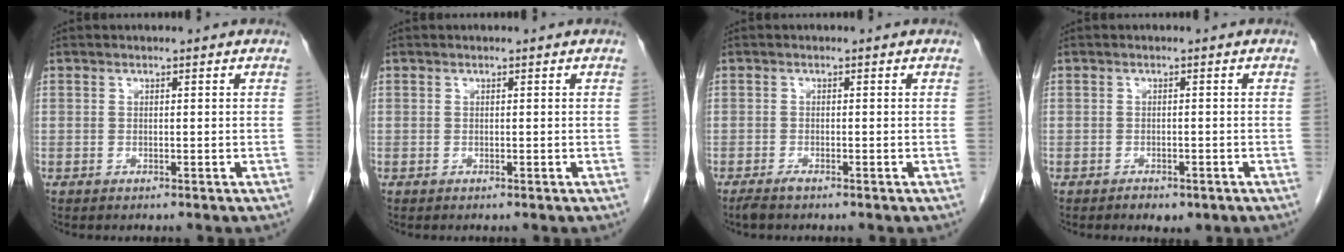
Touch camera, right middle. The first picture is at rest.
{"total": 0.0}
{"total": 1.4, "force": [-1.1, 0.1, 0.8], "torque": [-0.022, -0.004, -0.021]}
{"total": 2.4, "force": [-1.6, 1.2, 1.4], "torque": [-0.020, -0.003, -0.014]}